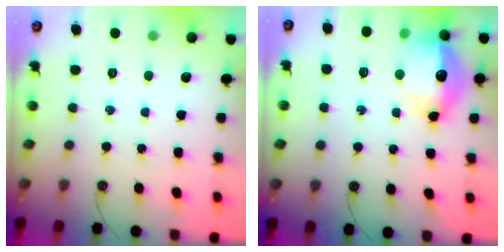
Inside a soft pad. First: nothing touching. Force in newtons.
{"total": 15.2, "press": 15.1, "slide": 1.6}